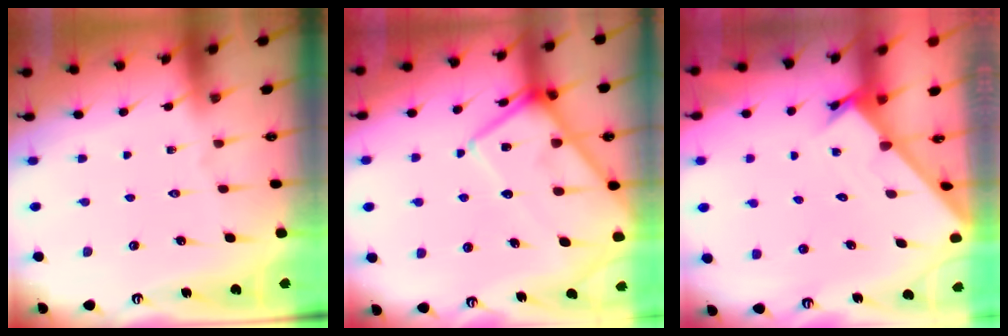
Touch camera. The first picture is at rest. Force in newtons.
{"total": 15.7, "press": 15.7, "slide": 1.2}
{"total": 1.8, "press": 1.8, "slide": 0.1}